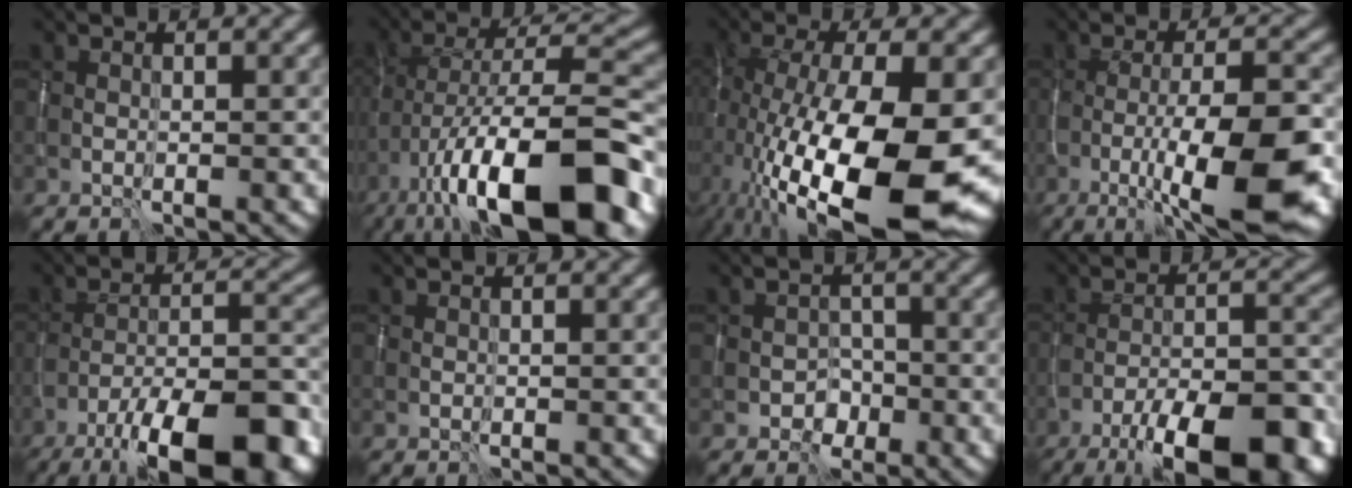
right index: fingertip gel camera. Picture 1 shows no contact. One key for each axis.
{"total": 15.6, "fx": -7.9, "fy": 5.0, "fz": 12.6, "tx": -0.211, "ty": 0.010, "tz": -0.134}
{"total": 16.7, "fx": -4.7, "fy": 6.5, "fz": 14.6, "tx": -0.259, "ty": -0.031, "tz": -0.058}
{"total": 10.1, "fx": -3.6, "fy": 2.2, "fz": 9.2, "tx": -0.134, "ty": 0.000, "tz": -0.060}
{"total": 14.7, "fx": -9.9, "fy": 4.1, "fz": 10.0, "tx": -0.164, "ty": -0.002, "tz": -0.151}
{"total": 0.0}
{"total": 1.8, "fx": -1.1, "fy": 1.4, "fz": 0.2, "tx": 0.005, "ty": 0.000, "tz": -0.018}
{"total": 13.0, "fx": -8.7, "fy": 3.6, "fz": 9.0, "tx": -0.146, "ty": -0.004, "tz": -0.132}